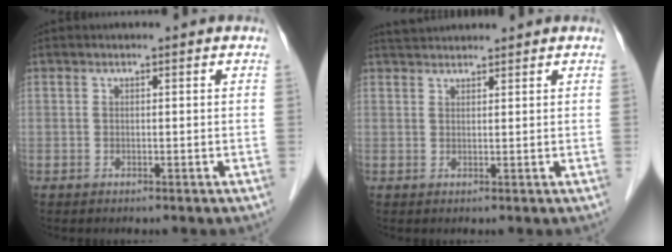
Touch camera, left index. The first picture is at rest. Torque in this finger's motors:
{"motor_torque": [-0.22, -0.98, 0.06, 0.04]}